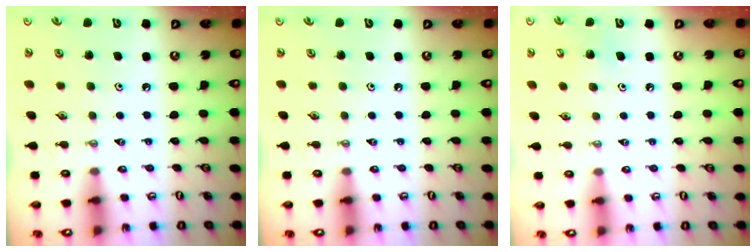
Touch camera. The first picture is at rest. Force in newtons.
{"total": 0.0}
{"total": 6.3, "press": 6.3, "slide": 0.5}